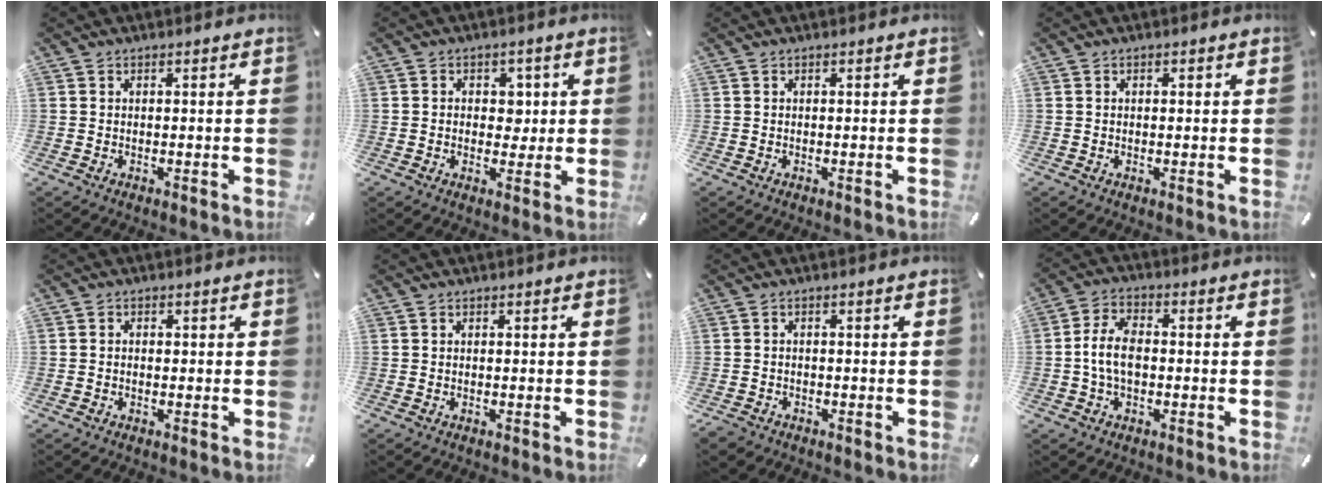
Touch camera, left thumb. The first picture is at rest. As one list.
[{"total": 5.6, "force": [0.3, 4.4, 3.3], "torque": [-0.038, 0.000, -0.002]}, {"total": 0.0}, {"total": 0.8, "force": [0.1, 0.6, 0.5], "torque": [-0.011, 0.004, 0.000]}, {"total": 1.3, "force": [-0.5, 1.0, 0.5], "torque": [-0.010, 0.004, -0.012]}, {"total": 0.0}, {"total": 2.0, "force": [-1.4, 1.4, 0.5], "torque": [-0.015, 0.005, -0.032]}, {"total": 7.6, "force": [-1.0, 4.8, 5.9], "torque": [-0.122, 0.010, -0.019]}]